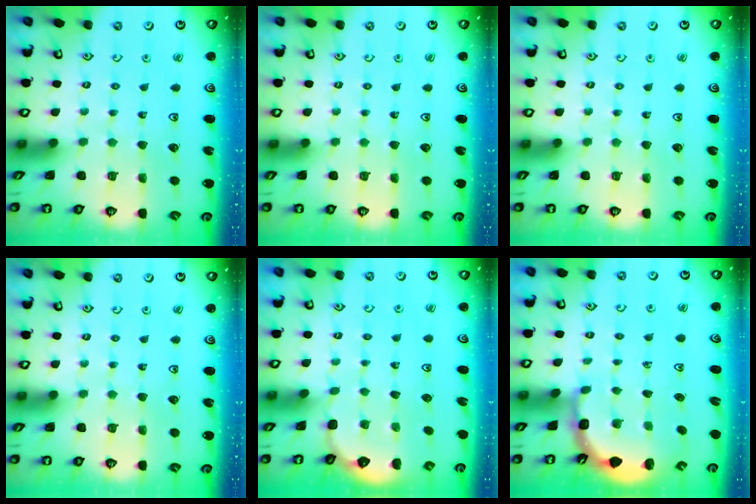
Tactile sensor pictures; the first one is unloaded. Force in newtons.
{"total": 0.0}
{"total": 0.0}
{"total": 0.0}
{"total": 1.6, "press": 0.9, "slide": 1.3}
{"total": 2.1, "press": 1.9, "slide": 0.9}